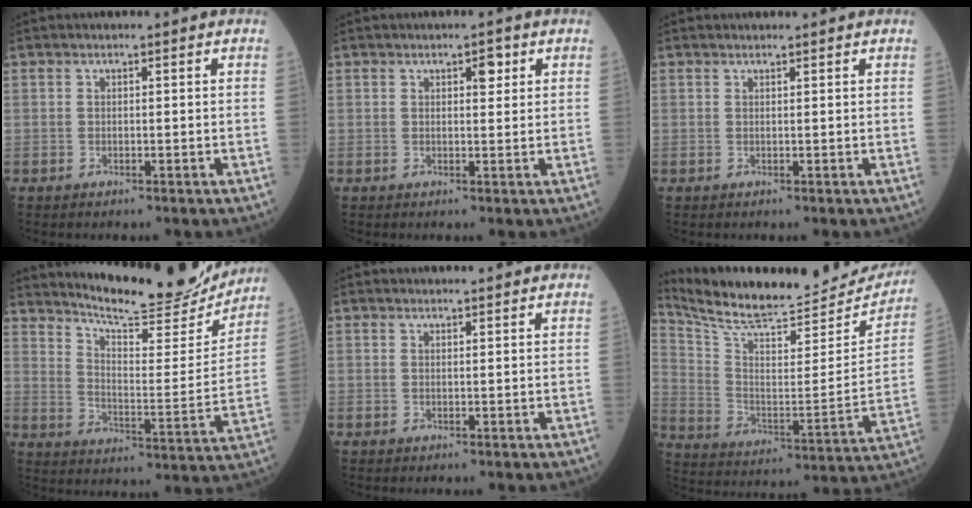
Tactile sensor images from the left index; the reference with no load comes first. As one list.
[{"total": 2.0, "force": [1.1, 0.7, 1.5], "torque": [-0.023, 0.002, 0.014]}, {"total": 1.9, "force": [1.9, 0.0, 0.5], "torque": [-0.010, 0.010, 0.026]}, {"total": 20.8, "force": [19.5, 2.3, 7.0], "torque": [-0.113, -0.046, 0.265]}, {"total": 4.2, "force": [4.1, 0.3, 1.0], "torque": [-0.017, 0.018, 0.048]}, {"total": 26.0, "force": [24.2, 4.5, 8.6], "torque": [-0.148, -0.067, 0.342]}]